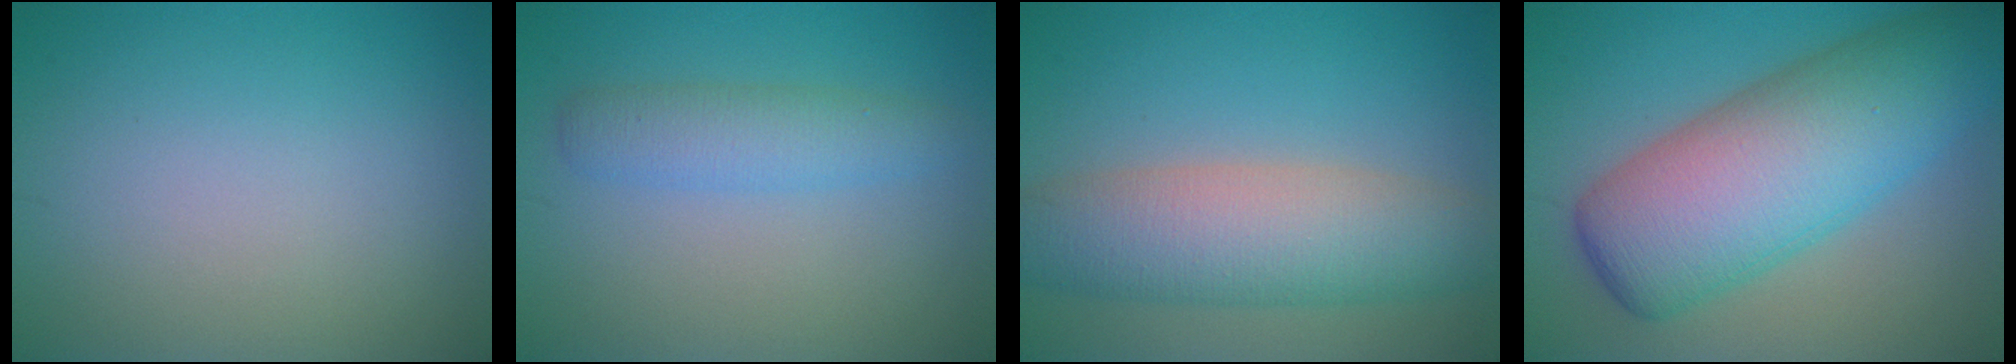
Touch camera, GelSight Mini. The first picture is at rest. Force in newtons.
{"total": 2.9, "press": 2.9, "slide": 0.1}
{"total": 7.6, "press": 7.6, "slide": 0.5}
{"total": 11.7, "press": 11.7, "slide": 0.1}